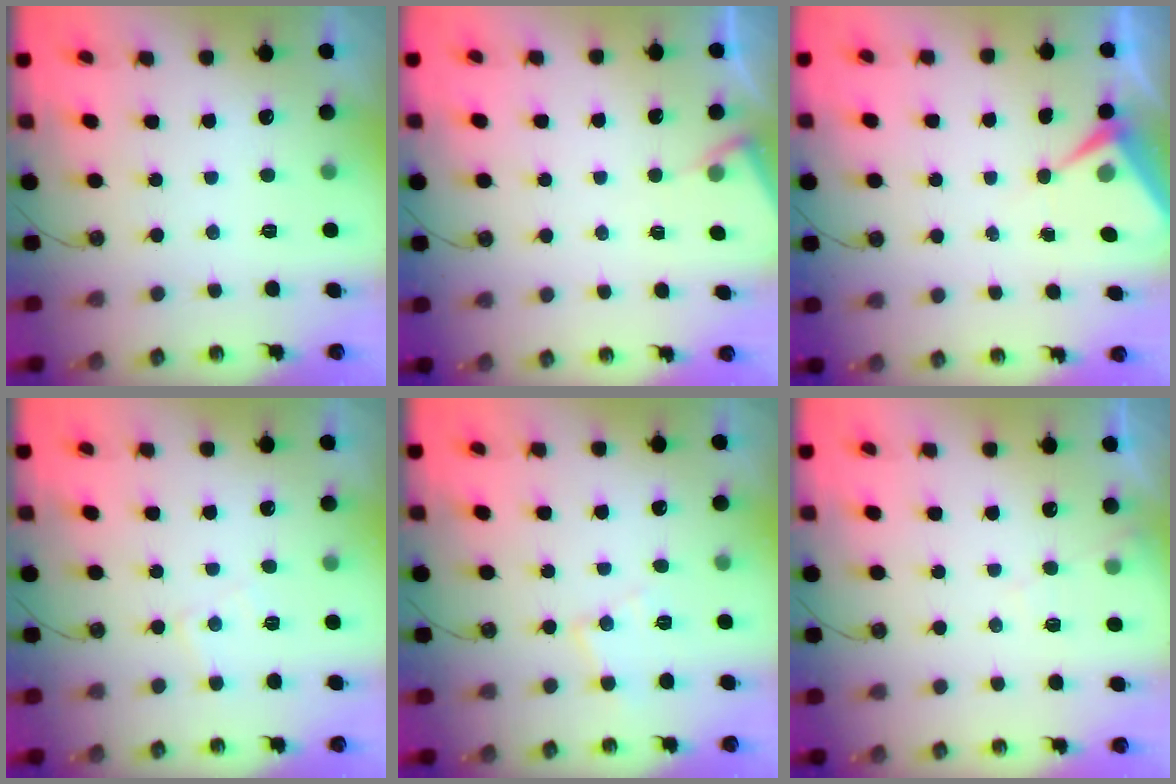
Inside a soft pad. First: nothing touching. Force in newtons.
{"total": 4.0, "press": 4.0, "slide": 0.4}
{"total": 6.1, "press": 6.1, "slide": 0.5}
{"total": 5.7, "press": 5.6, "slide": 0.7}
{"total": 7.2, "press": 7.2, "slide": 0.4}
{"total": 6.7, "press": 6.7, "slide": 0.9}